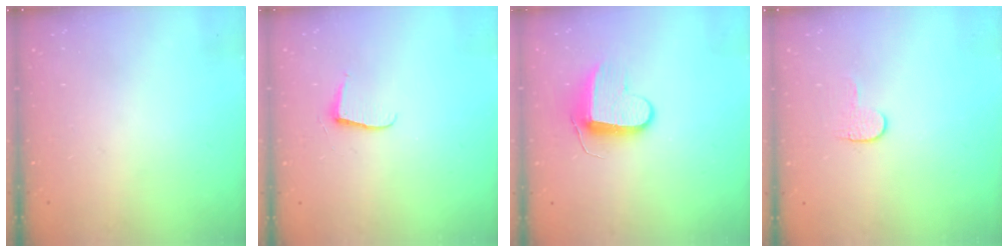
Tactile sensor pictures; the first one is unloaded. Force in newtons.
{"total": 5.5, "press": 5.5, "slide": 0.6}
{"total": 9.1, "press": 9.1, "slide": 0.3}
{"total": 4.5, "press": 4.5, "slide": 0.4}